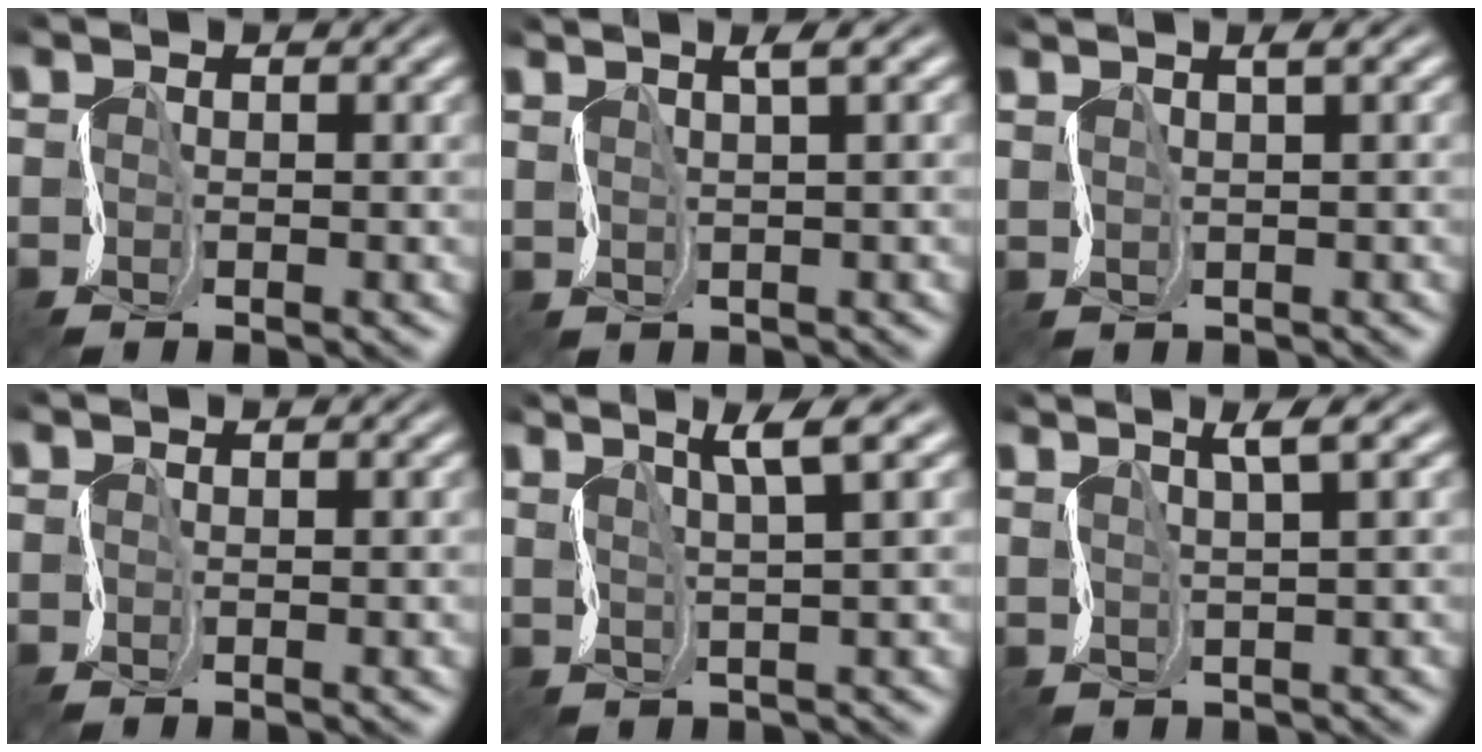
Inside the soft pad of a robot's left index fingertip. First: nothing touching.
{"total": 1.8, "force": [1.6, 0.2, 0.8], "torque": [-0.008, 0.008, 0.027]}
{"total": 1.5, "force": [1.4, 0.2, 0.4], "torque": [-0.003, 0.003, 0.024]}
{"total": 0.8, "force": [-0.1, 0.3, 0.8], "torque": [-0.008, -0.001, -0.001]}
{"total": 2.9, "force": [2.1, 0.3, 1.9], "torque": [-0.024, 0.011, 0.042]}
{"total": 2.2, "force": [1.8, 0.2, 1.2], "torque": [-0.013, 0.010, 0.032]}